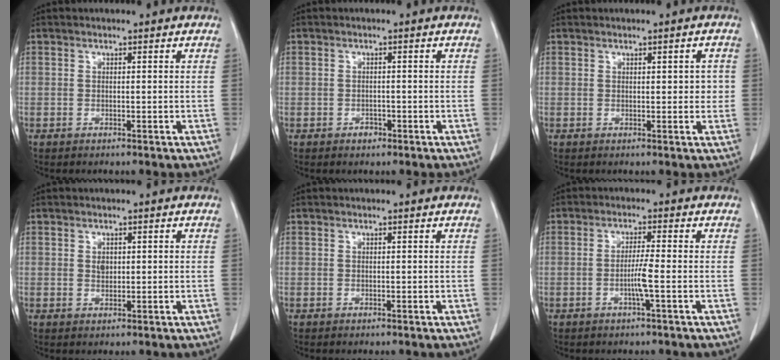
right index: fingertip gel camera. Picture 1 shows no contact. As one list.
[{"total": 1.3, "force": [-0.7, 1.0, 0.3], "torque": [-0.001, 0.004, -0.010]}, {"total": 2.6, "force": [0.4, 1.2, 2.3], "torque": [-0.026, 0.004, 0.006]}, {"total": 0.8, "force": [0.0, 0.5, 0.7], "torque": [-0.014, 0.000, 0.000]}, {"total": 0.0}, {"total": 3.3, "force": [-1.0, -0.5, 3.2], "torque": [-0.061, -0.004, -0.021]}]